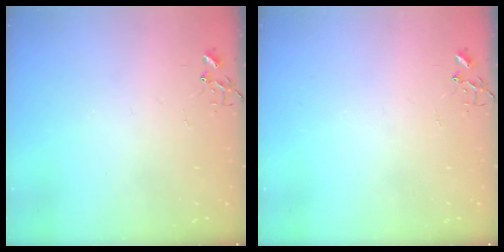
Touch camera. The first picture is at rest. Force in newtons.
{"total": 0.0}